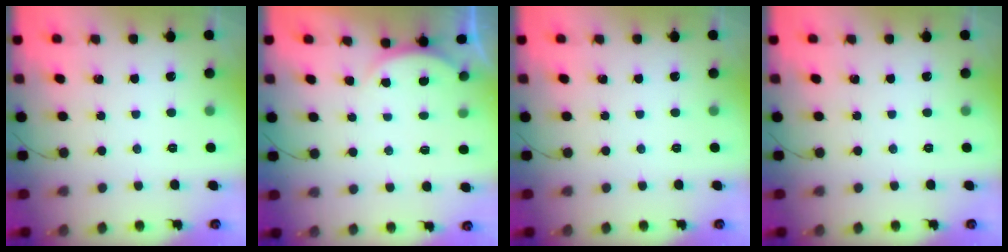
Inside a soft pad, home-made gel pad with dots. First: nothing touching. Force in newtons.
{"total": 2.4, "press": 2.4, "slide": 0.6}
{"total": 0.0}
{"total": 0.0}